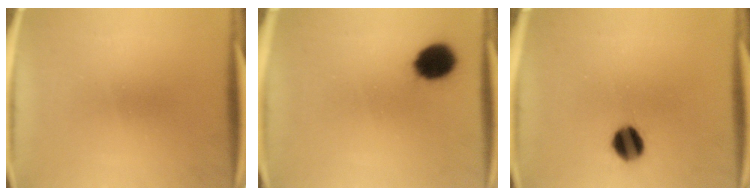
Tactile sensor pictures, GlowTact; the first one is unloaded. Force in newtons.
{"total": 9.1}
{"total": 7.5}